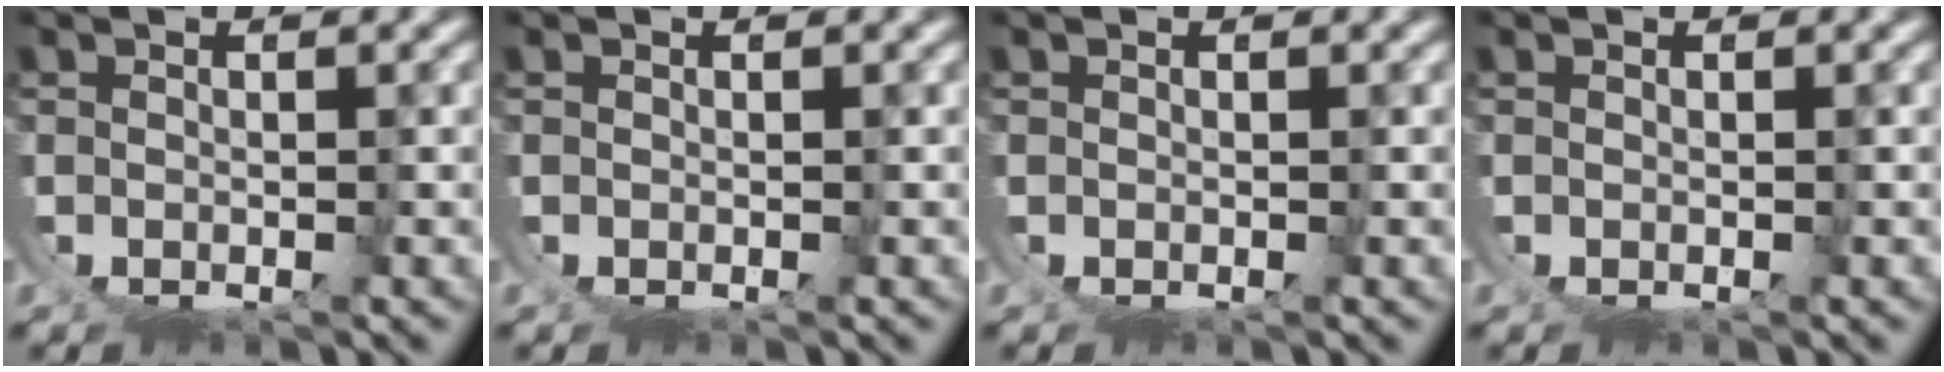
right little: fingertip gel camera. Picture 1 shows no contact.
{"total": 0.0}
{"total": 0.0}
{"total": 0.0}